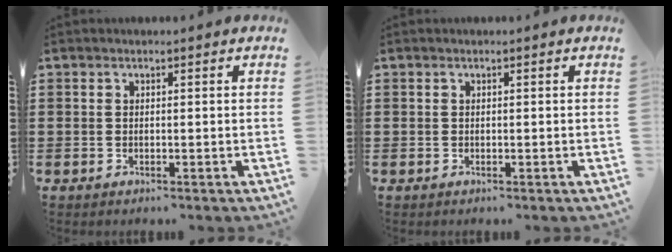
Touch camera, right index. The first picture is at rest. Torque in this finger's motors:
{"motor_torque": [0.23, 0.21, 0.00, 0.00]}